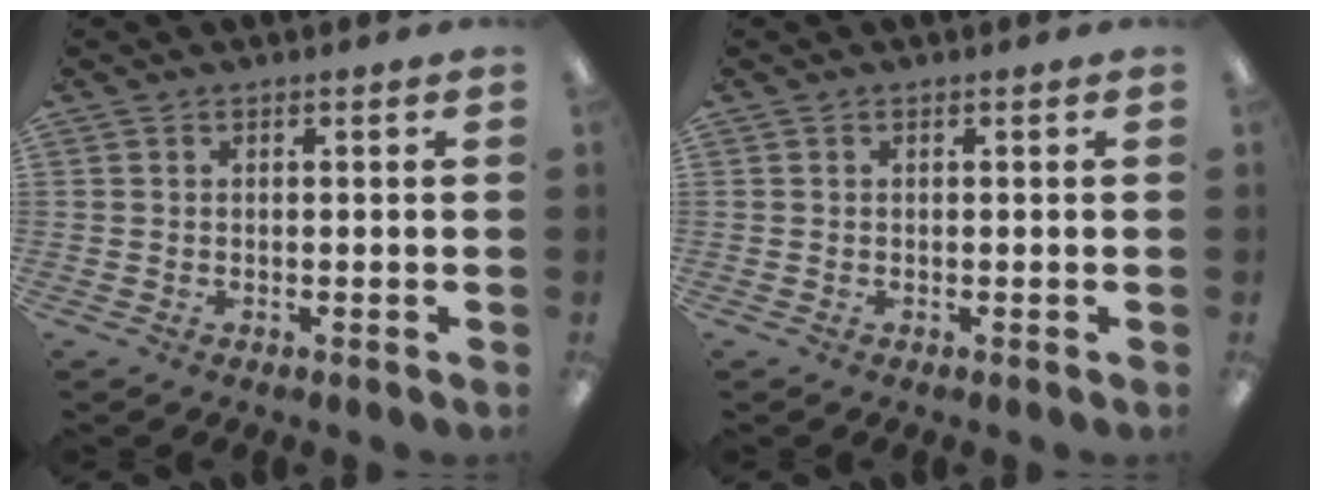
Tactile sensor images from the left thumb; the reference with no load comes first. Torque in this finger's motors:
{"motor_torque": [-0.01, 0.01, 0.00, 0.00, 0.00]}